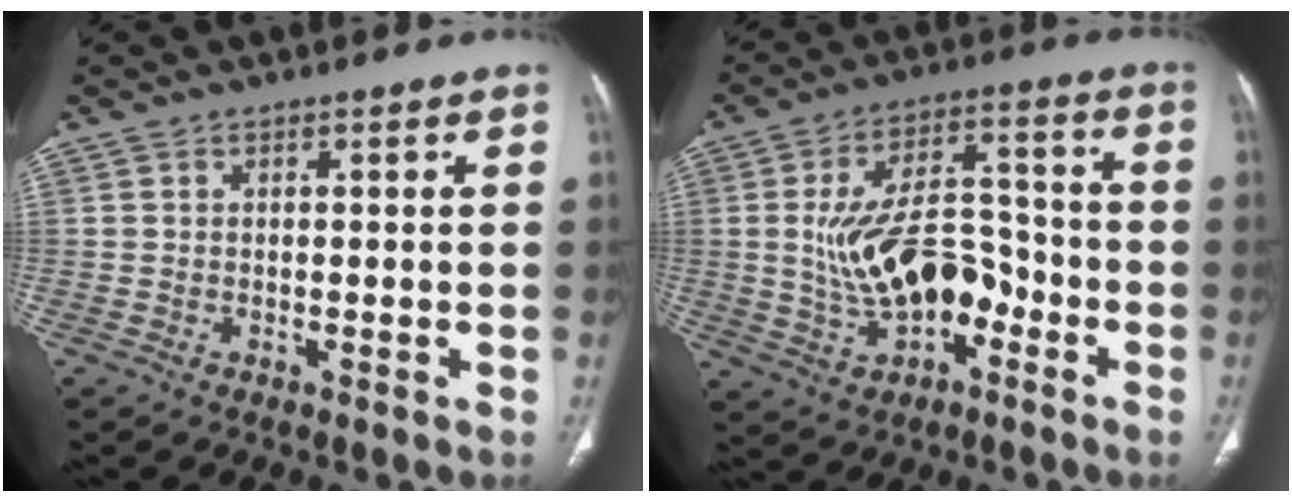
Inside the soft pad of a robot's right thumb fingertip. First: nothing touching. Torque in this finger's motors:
{"motor_torque": [-0.39, 1.46, 1.28, -0.01, 0.13]}